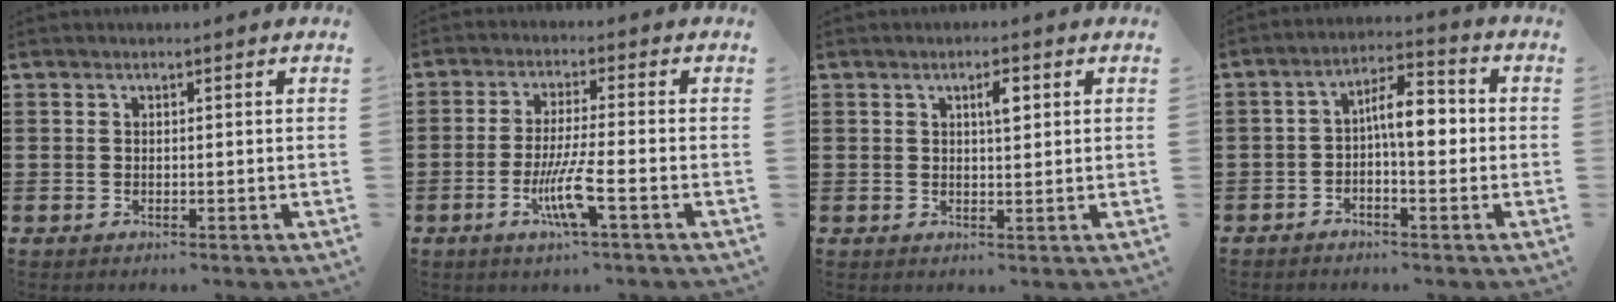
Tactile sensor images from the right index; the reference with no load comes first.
{"total": 7.3, "force": [-2.8, 0.5, 6.7], "torque": [-0.135, -0.016, -0.056]}
{"total": 2.8, "force": [1.0, 0.8, 2.5], "torque": [-0.043, 0.003, 0.013]}
{"total": 6.1, "force": [-0.7, 2.1, 5.7], "torque": [-0.094, 0.009, -0.017]}